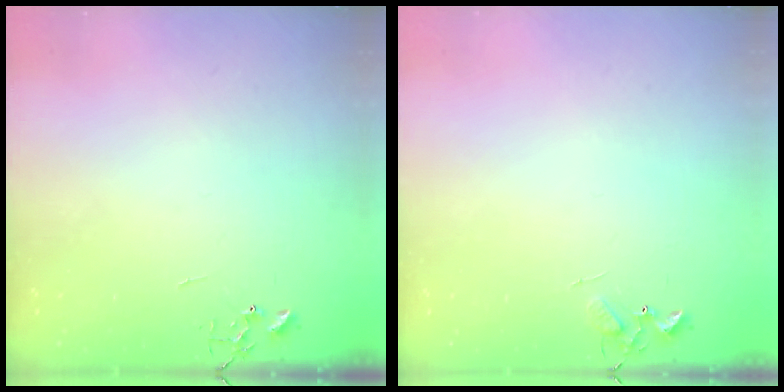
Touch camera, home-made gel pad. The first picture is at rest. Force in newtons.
{"total": 5.9, "press": 5.9, "slide": 0.3}